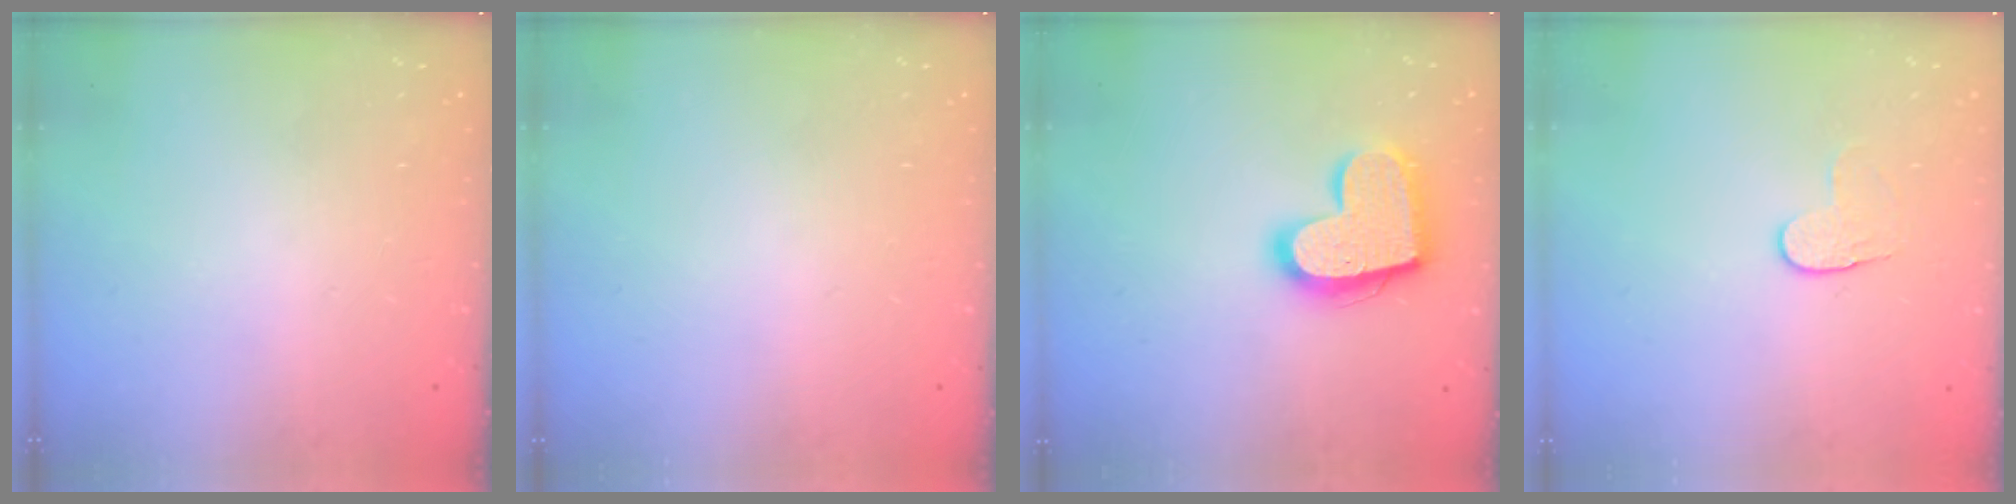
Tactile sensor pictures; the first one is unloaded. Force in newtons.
{"total": 0.0}
{"total": 16.9, "press": 16.8, "slide": 1.2}
{"total": 4.0, "press": 4.0, "slide": 0.5}